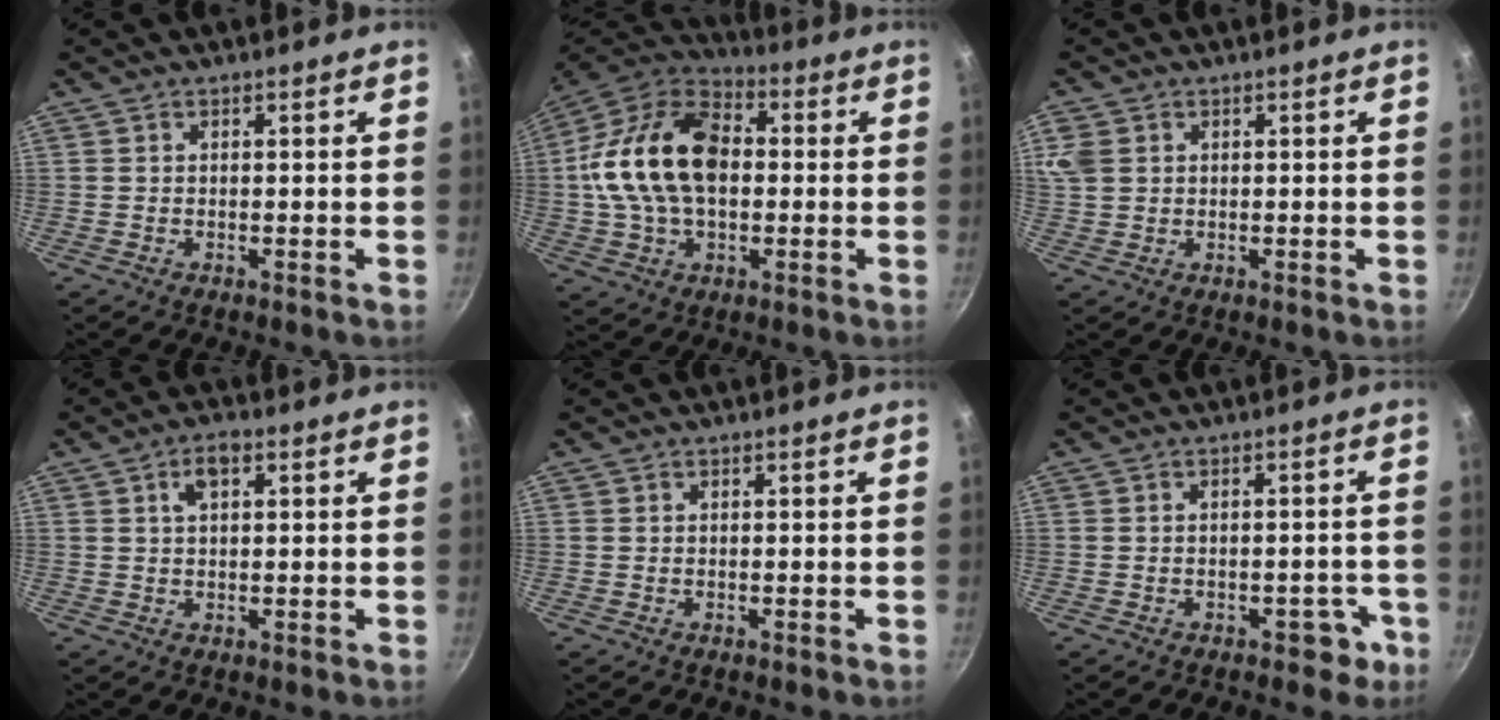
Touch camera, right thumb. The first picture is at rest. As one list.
[{"total": 21.3, "force": [1.0, 13.7, 16.2], "torque": [-0.282, 0.032, 0.006]}, {"total": 5.1, "force": [1.8, 3.9, 2.8], "torque": [-0.057, 0.004, 0.037]}, {"total": 4.2, "force": [1.6, 2.2, 3.2], "torque": [-0.047, 0.003, 0.026]}, {"total": 0.0}, {"total": 3.9, "force": [-2.0, 2.4, 2.3], "torque": [-0.008, 0.025, -0.010]}]